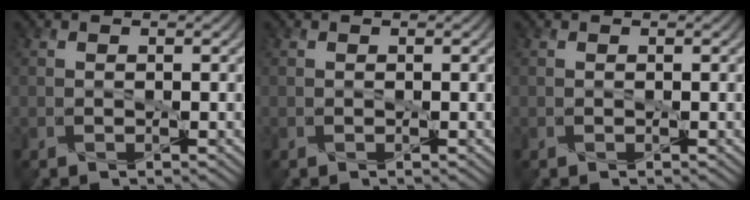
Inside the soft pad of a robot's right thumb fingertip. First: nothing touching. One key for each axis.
{"total": 0.0}
{"total": 0.0}